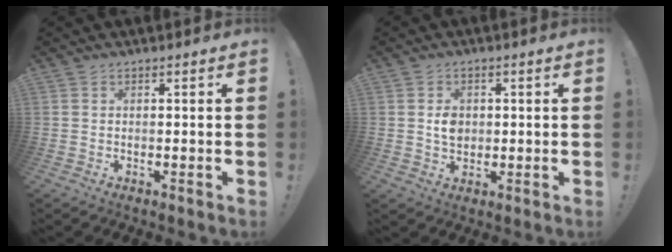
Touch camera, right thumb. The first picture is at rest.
{"total": 4.1, "force": [0.3, 3.2, 2.6], "torque": [-0.020, -0.005, 0.001]}